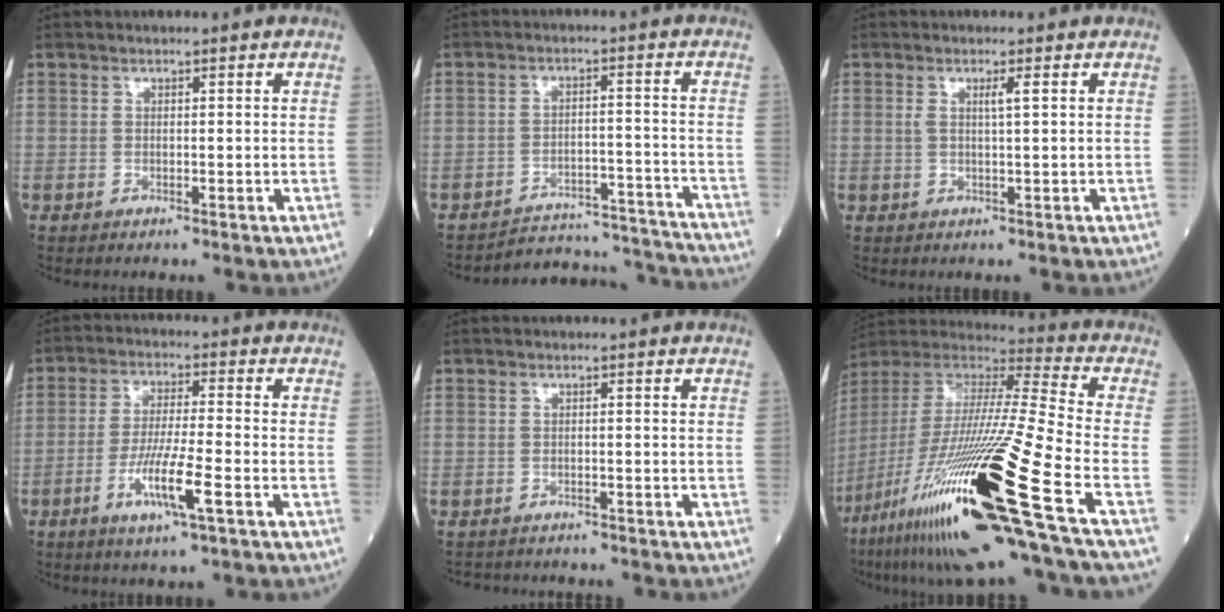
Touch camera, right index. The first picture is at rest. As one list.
[{"total": 12.9, "force": [-12.9, 0.9, -0.4], "torque": [0.018, 0.032, -0.170]}, {"total": 1.5, "force": [0.6, -0.2, 1.4], "torque": [-0.027, 0.002, 0.011]}, {"total": 8.0, "force": [-3.4, 0.1, 7.3], "torque": [-0.143, -0.011, -0.061]}, {"total": 3.7, "force": [-3.4, 1.3, 0.3], "torque": [-0.002, -0.003, -0.050]}, {"total": 32.7, "force": [-15.1, 1.1, 28.9], "torque": [-0.561, -0.067, -0.280]}]